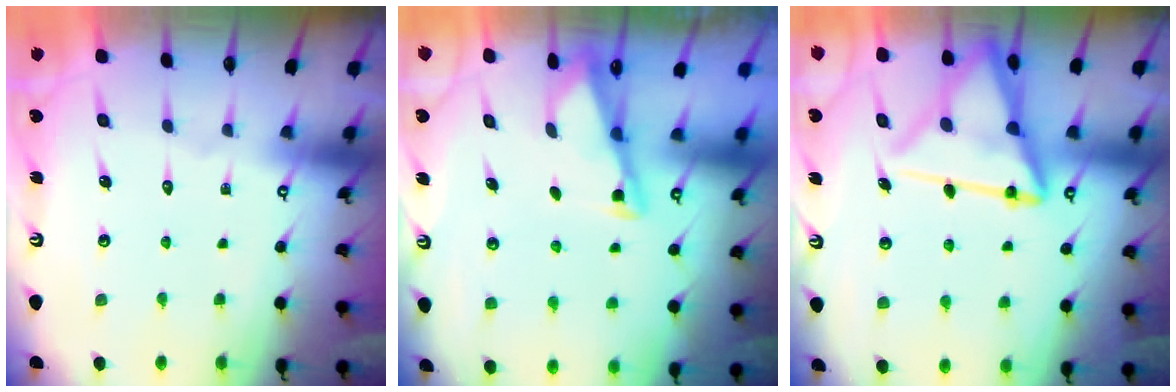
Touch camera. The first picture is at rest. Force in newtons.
{"total": 3.0, "press": 3.0, "slide": 0.3}
{"total": 16.8, "press": 16.7, "slide": 1.7}